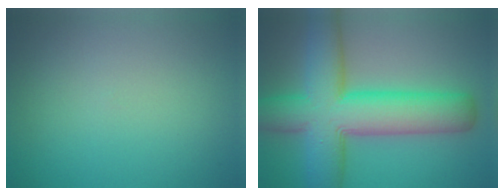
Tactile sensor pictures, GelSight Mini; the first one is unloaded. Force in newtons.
{"total": 11.8, "press": 11.8, "slide": 0.4}